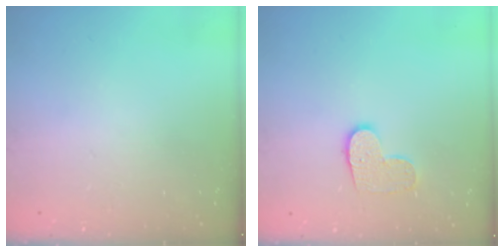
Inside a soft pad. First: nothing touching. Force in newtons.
{"total": 8.0, "press": 8.0, "slide": 0.4}